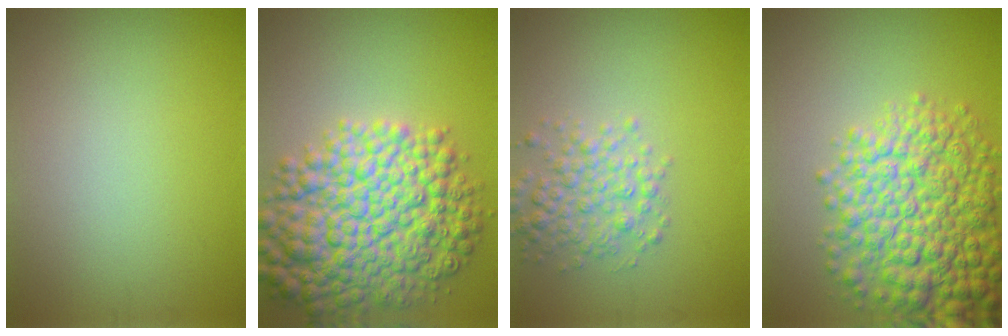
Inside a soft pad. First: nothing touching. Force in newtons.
{"total": 11.4, "press": 11.4, "slide": 0.1}
{"total": 3.5, "press": 3.5, "slide": 0.1}
{"total": 9.7, "press": 9.7, "slide": 0.3}